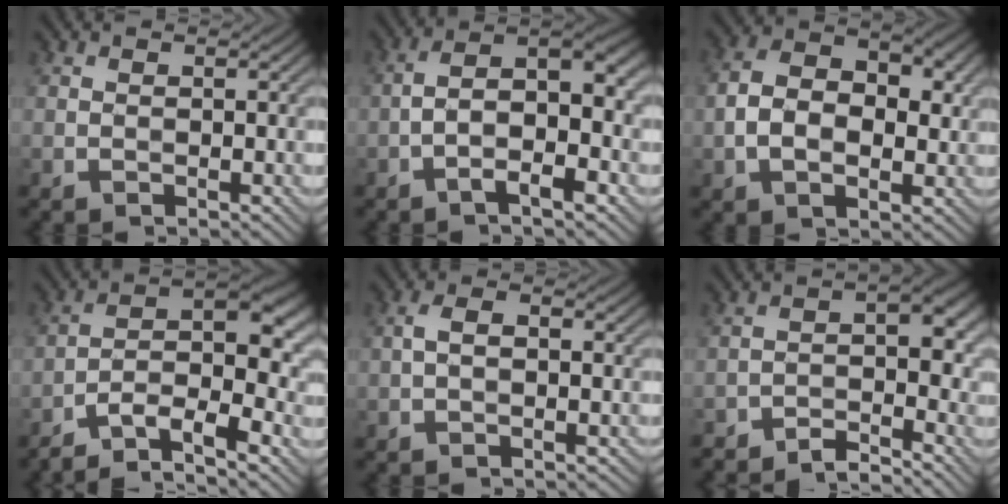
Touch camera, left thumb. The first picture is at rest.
{"total": 7.2, "force": [-2.1, 2.4, 6.4], "torque": [-0.104, 0.014, -0.045]}
{"total": 8.6, "force": [0.2, 5.5, 6.5], "torque": [-0.125, 0.002, -0.001]}
{"total": 9.5, "force": [-6.6, 2.7, 6.4], "torque": [-0.088, 0.008, -0.127]}
{"total": 2.2, "force": [-0.6, 1.2, 1.7], "torque": [-0.037, 0.006, -0.015]}
{"total": 5.4, "force": [-4.3, 1.5, 2.8], "torque": [-0.034, 0.005, -0.080]}